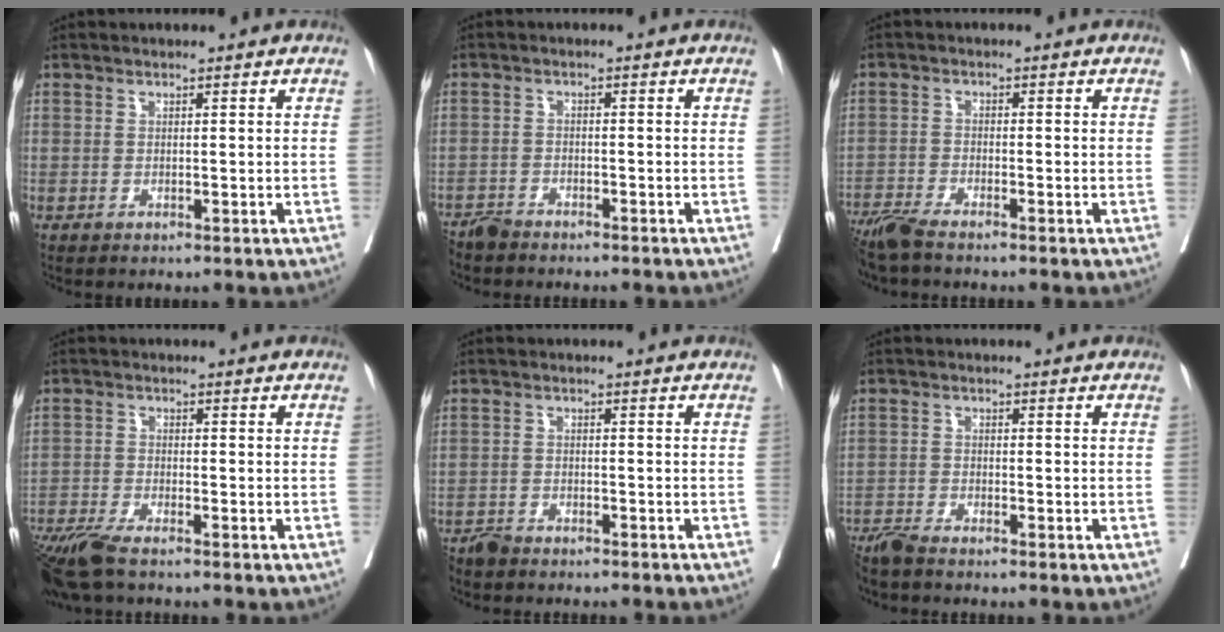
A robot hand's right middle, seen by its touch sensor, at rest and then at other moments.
{"total": 3.7, "force": [-3.5, 0.7, 0.8], "torque": [-0.012, -0.008, -0.058]}
{"total": 4.7, "force": [-4.1, 0.2, 2.3], "torque": [-0.045, -0.015, -0.081]}
{"total": 7.5, "force": [-6.1, 0.8, 4.3], "torque": [-0.079, -0.019, -0.113]}
{"total": 4.4, "force": [-4.2, 0.8, 1.0], "torque": [-0.012, -0.008, -0.067]}
{"total": 3.6, "force": [-3.4, -0.1, 1.3], "torque": [-0.021, -0.013, -0.065]}